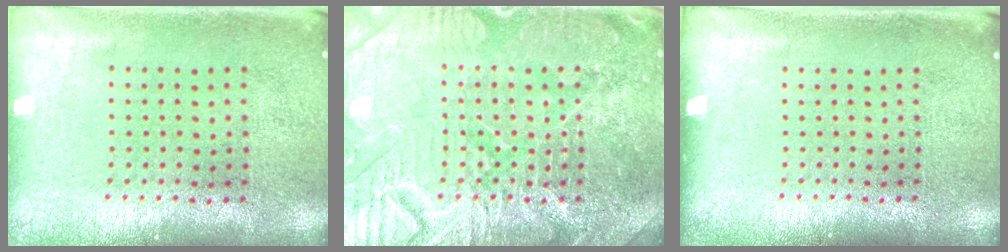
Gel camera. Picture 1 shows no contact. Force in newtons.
{"total": 4.8, "press": 4.8, "slide": 0.6}
{"total": 0.0}